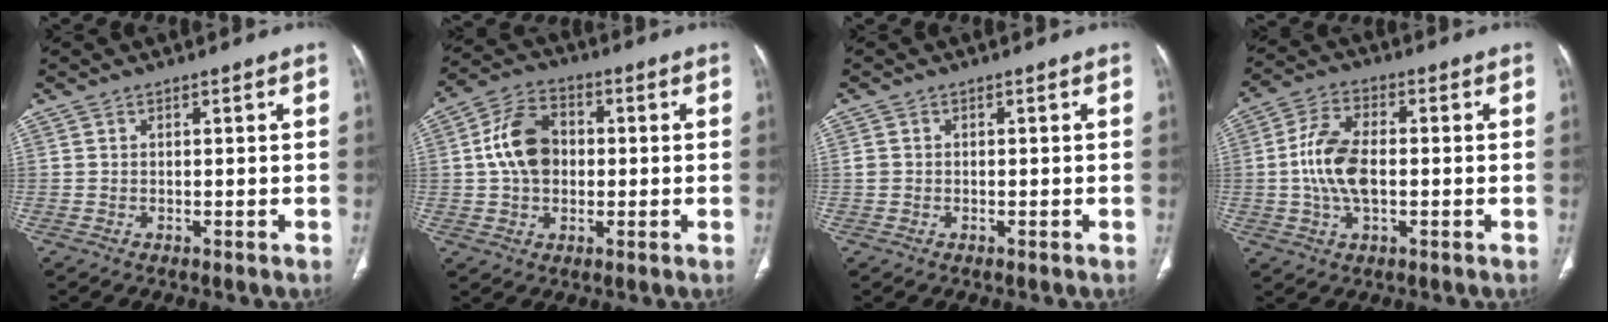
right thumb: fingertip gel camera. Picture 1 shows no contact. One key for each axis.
{"total": 10.6, "fx": 0.6, "fy": 7.6, "fz": 7.3, "tx": -0.117, "ty": 0.019, "tz": 0.005}
{"total": 1.1, "fx": -0.1, "fy": 1.0, "fz": 0.5, "tx": -0.010, "ty": 0.002, "tz": -0.003}
{"total": 10.3, "fx": -0.5, "fy": 5.6, "fz": 8.6, "tx": -0.170, "ty": 0.013, "tz": -0.014}